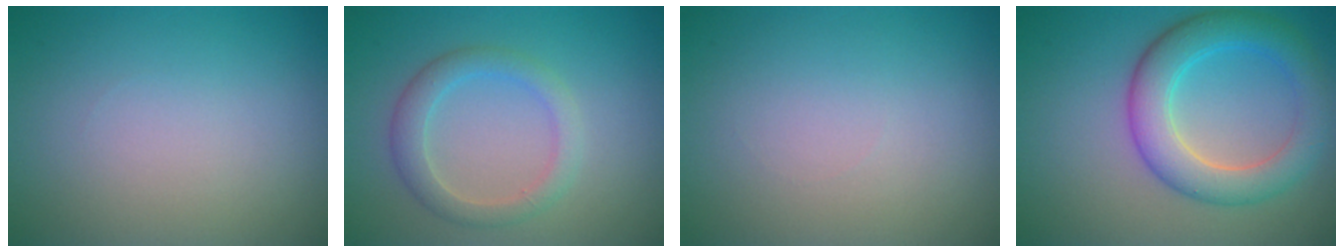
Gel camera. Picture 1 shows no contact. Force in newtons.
{"total": 2.9, "press": 2.9, "slide": 0.1}
{"total": 0.0}
{"total": 5.7, "press": 5.7, "slide": 0.2}